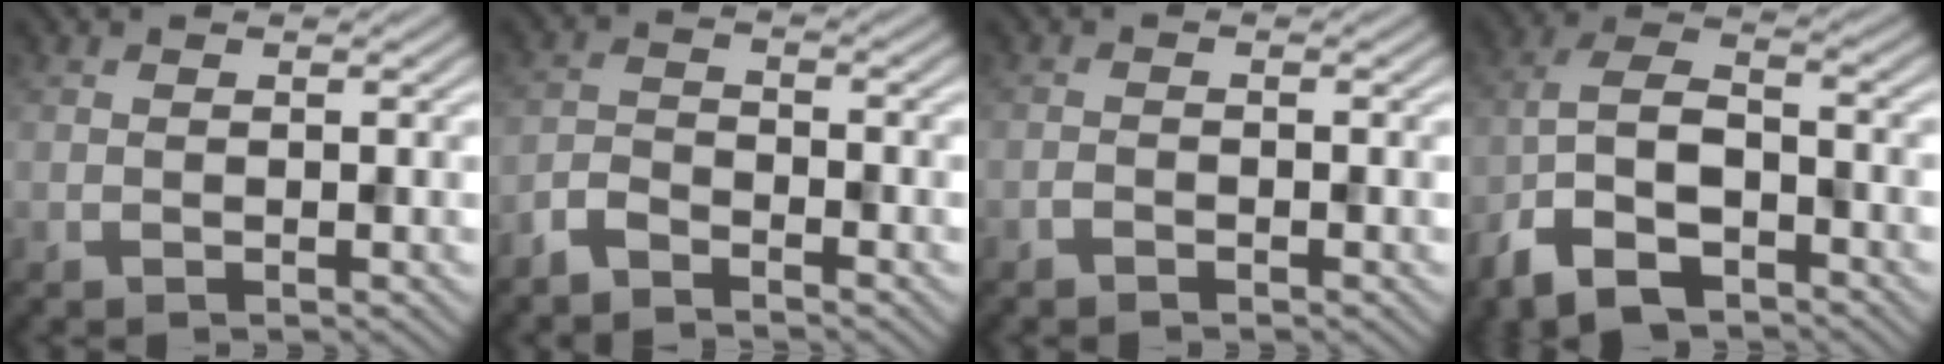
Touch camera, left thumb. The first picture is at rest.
{"total": 3.0, "force": [-2.7, 0.8, 1.0], "torque": [-0.025, -0.003, -0.068]}
{"total": 0.8, "force": [-0.7, 0.3, 0.3], "torque": [-0.005, 0.001, -0.015]}
{"total": 9.5, "force": [-5.7, 4.3, 6.3], "torque": [-0.130, -0.006, -0.122]}